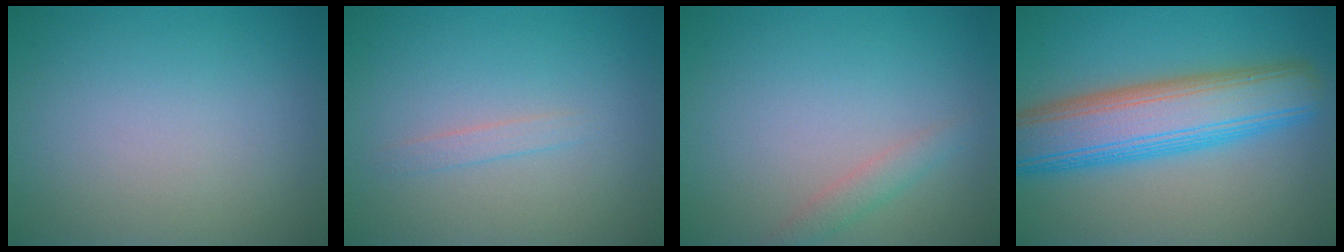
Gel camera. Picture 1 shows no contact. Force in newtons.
{"total": 0.9, "press": 0.8, "slide": 0.1}
{"total": 1.5, "press": 1.5, "slide": 0.1}
{"total": 9.2, "press": 9.2, "slide": 0.3}